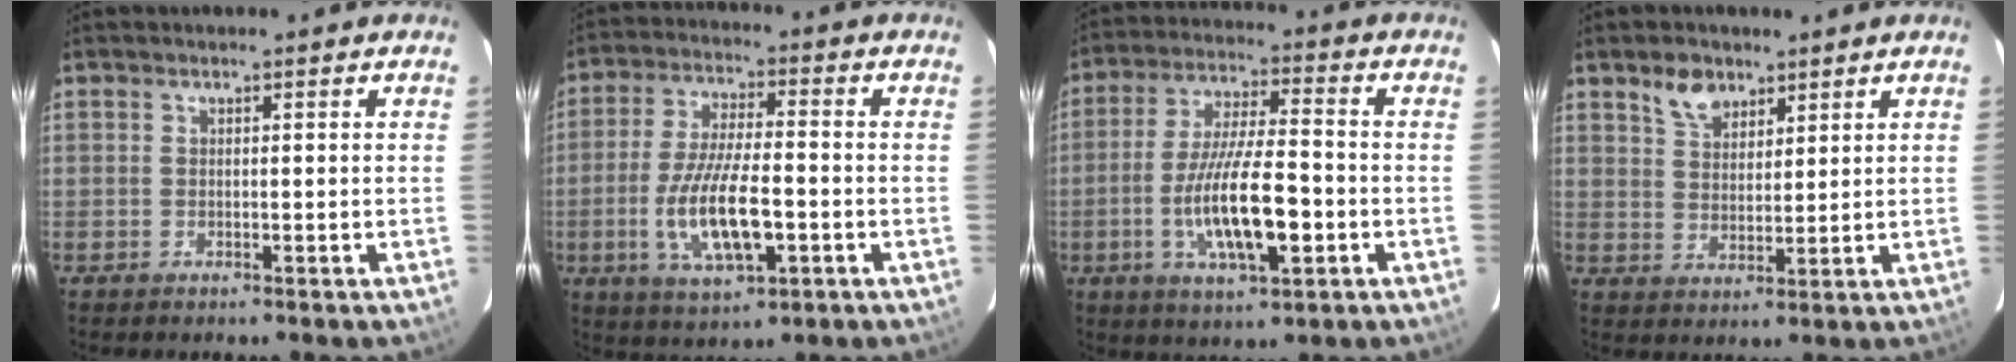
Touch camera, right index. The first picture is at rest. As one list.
[{"total": 12.9, "force": [-3.5, 4.1, 11.7], "torque": [-0.236, -0.011, -0.060]}, {"total": 13.9, "force": [-3.9, 3.4, 12.9], "torque": [-0.249, -0.010, -0.065]}, {"total": 5.6, "force": [3.8, 3.3, 2.5], "torque": [-0.039, 0.007, 0.072]}]